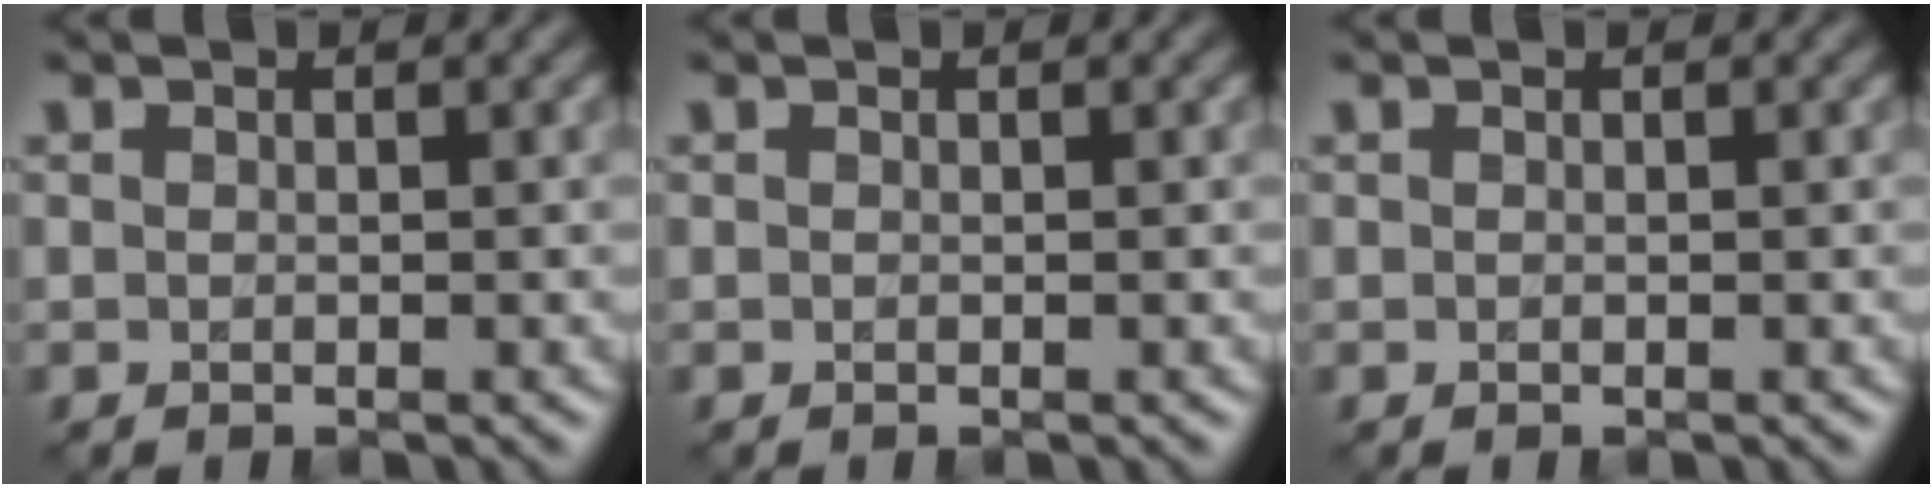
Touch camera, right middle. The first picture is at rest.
{"total": 0.0}
{"total": 0.0}